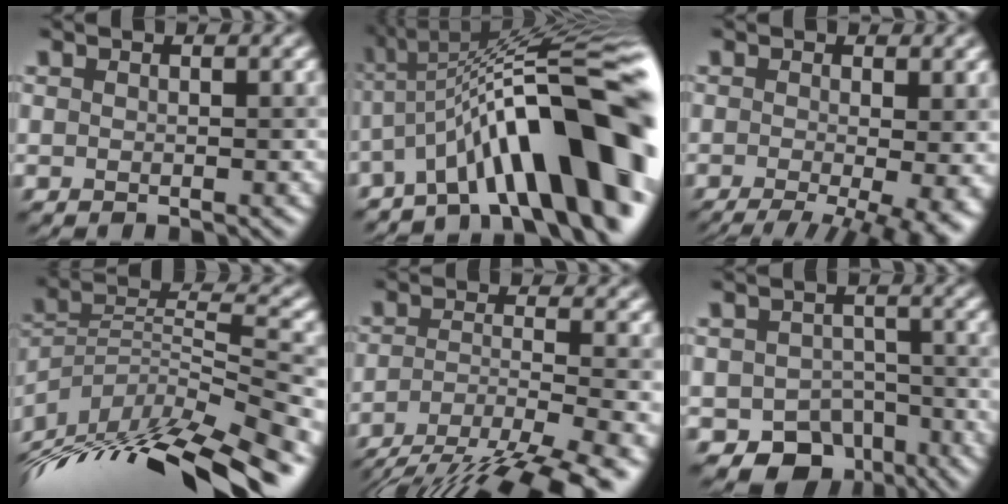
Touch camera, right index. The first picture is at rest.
{"total": 14.3, "force": [-5.2, 3.5, 12.9], "torque": [-0.157, 0.032, -0.077]}
{"total": 10.5, "force": [-3.2, 3.8, 9.2], "torque": [-0.090, -0.010, -0.033]}
{"total": 15.4, "force": [-10.4, 3.7, 10.8], "torque": [-0.186, 0.030, -0.170]}
{"total": 10.6, "force": [-7.9, 2.3, 6.6], "torque": [-0.120, -0.016, -0.123]}
{"total": 6.2, "force": [-3.8, 4.2, 2.5], "torque": [-0.032, -0.023, -0.040]}